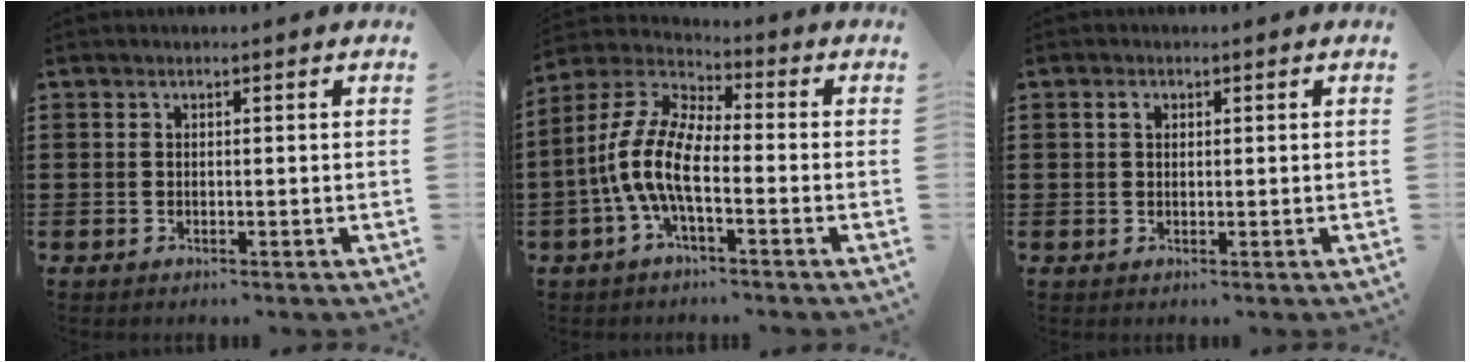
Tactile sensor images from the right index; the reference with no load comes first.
{"total": 9.5, "force": [-2.9, 3.6, 8.3], "torque": [-0.215, -0.013, -0.065]}
{"total": 1.1, "force": [0.3, 0.8, 0.6], "torque": [-0.015, 0.006, 0.004]}